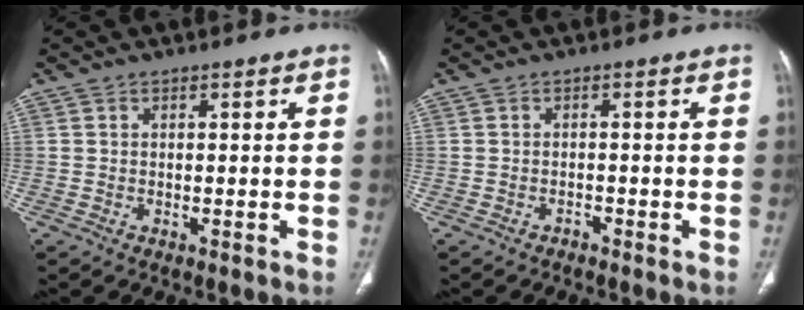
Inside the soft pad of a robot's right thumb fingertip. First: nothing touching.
{"total": 0.8, "force": [-0.7, 0.4, 0.1], "torque": [-0.004, 0.004, -0.014]}